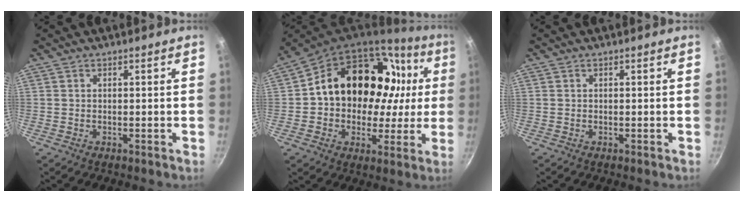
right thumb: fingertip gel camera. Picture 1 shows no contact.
{"total": 24.9, "force": [4.3, 18.2, 16.4], "torque": [-0.226, 0.042, 0.075]}
{"total": 0.0}